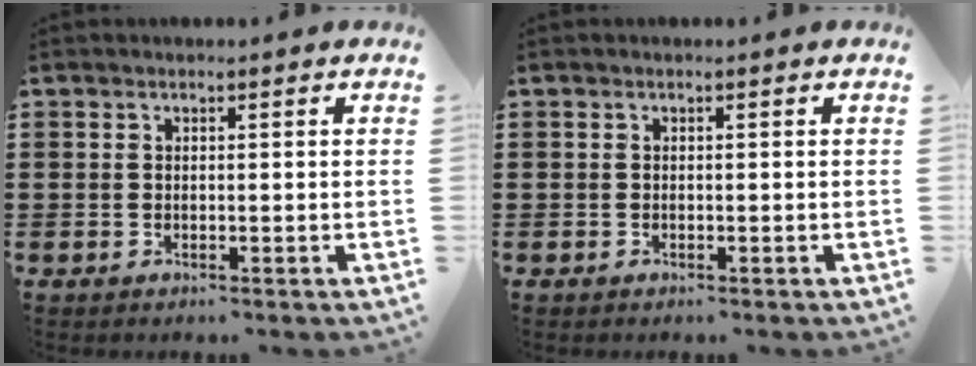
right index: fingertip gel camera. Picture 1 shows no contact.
{"total": 0.0}